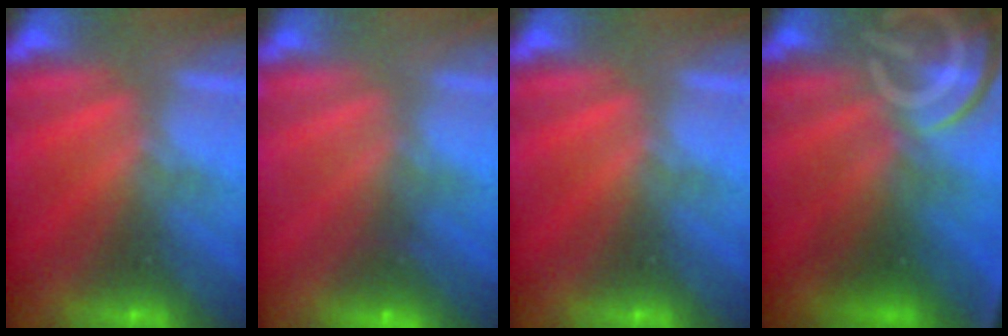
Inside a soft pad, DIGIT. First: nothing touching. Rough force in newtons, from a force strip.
{"total": 2.4}
{"total": 0.0}
{"total": 9.3}